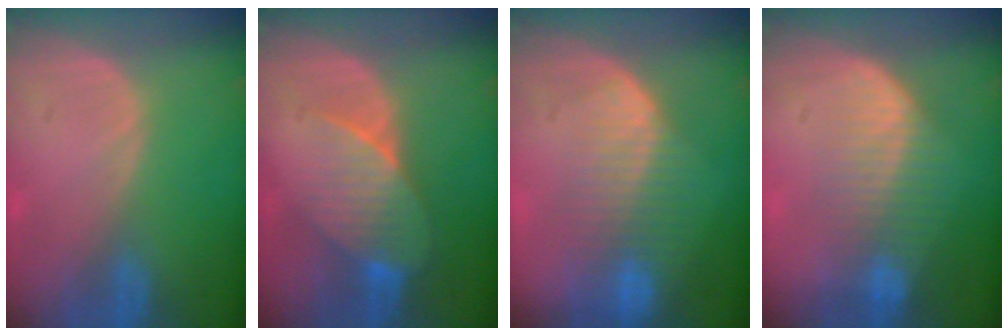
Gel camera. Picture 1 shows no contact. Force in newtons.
{"total": 7.6, "press": 6.9, "slide": 3.1}
{"total": 8.6, "press": 7.3, "slide": 4.6}
{"total": 7.3, "press": 6.7, "slide": 2.9}